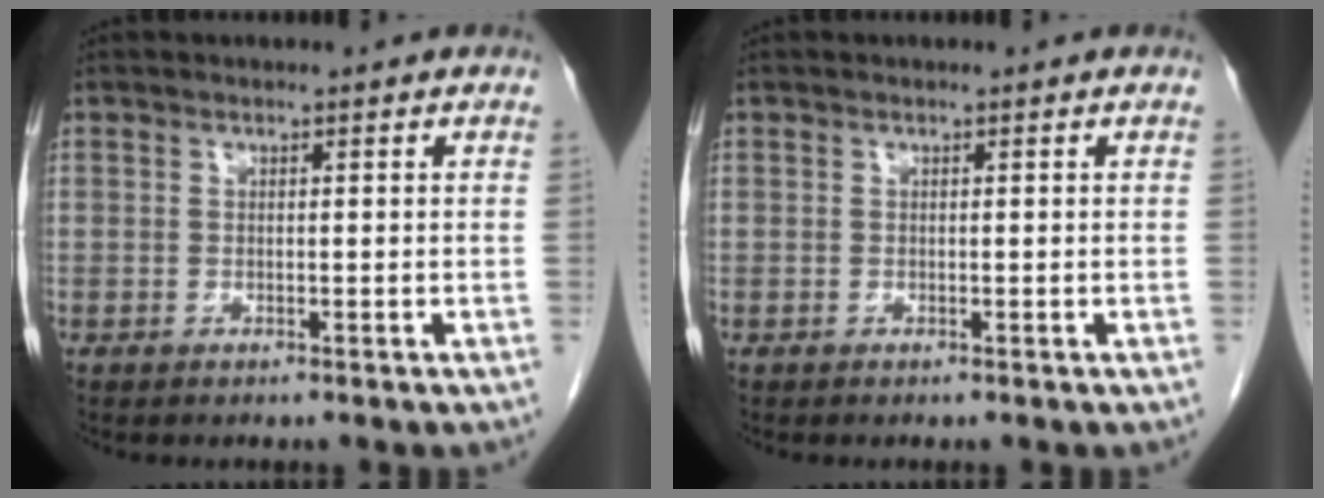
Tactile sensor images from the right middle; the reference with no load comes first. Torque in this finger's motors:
{"motor_torque": [0.28, -0.23, 0.03, 0.01]}